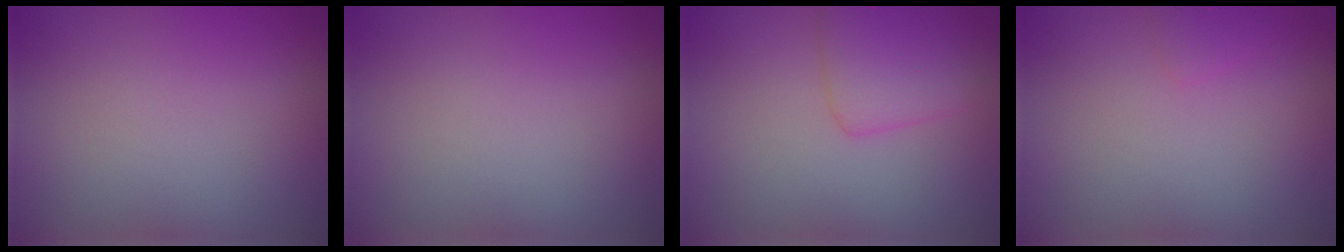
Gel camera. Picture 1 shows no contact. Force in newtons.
{"total": 0.0}
{"total": 3.1, "press": 3.1, "slide": 0.1}
{"total": 0.7, "press": 0.7, "slide": 0.0}